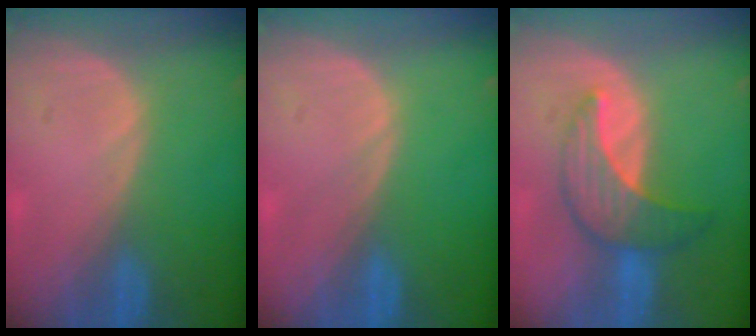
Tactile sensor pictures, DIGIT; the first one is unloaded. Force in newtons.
{"total": 0.0}
{"total": 7.0, "press": 6.9, "slide": 1.5}